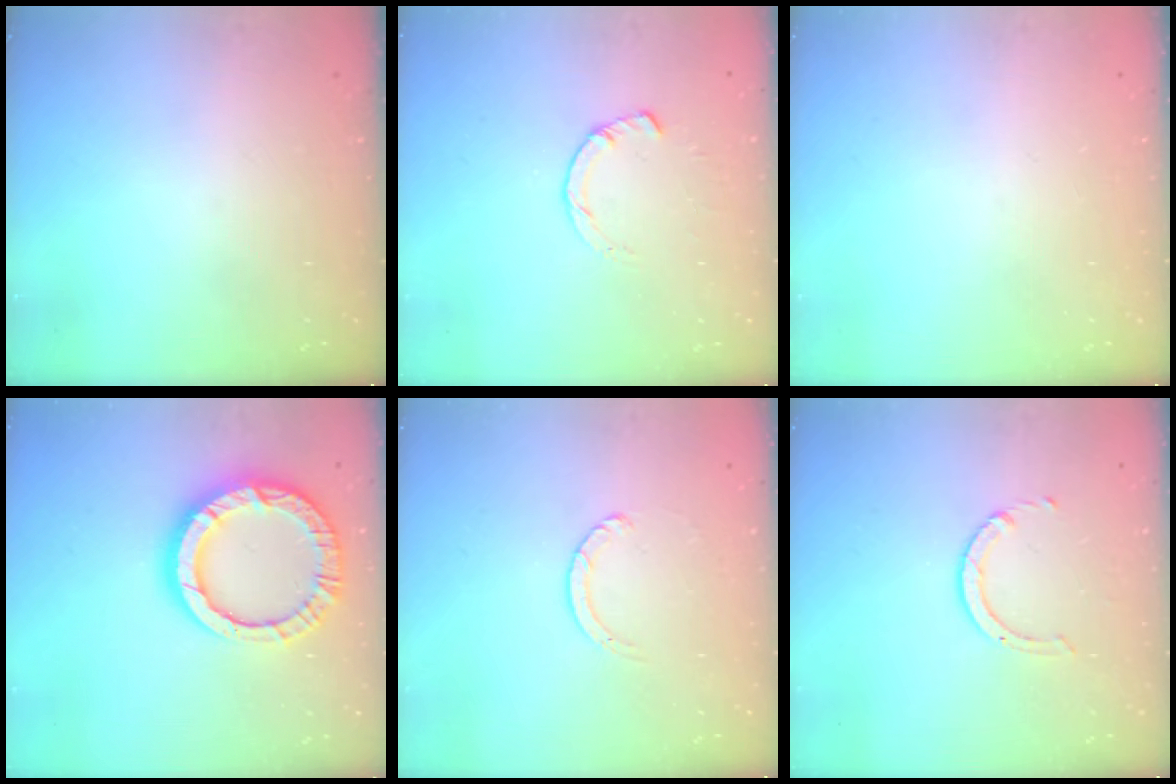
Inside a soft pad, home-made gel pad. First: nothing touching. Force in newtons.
{"total": 3.0, "press": 3.0, "slide": 0.4}
{"total": 0.0}
{"total": 16.2, "press": 16.1, "slide": 1.6}
{"total": 1.3, "press": 1.2, "slide": 0.2}
{"total": 2.5, "press": 2.5, "slide": 0.2}